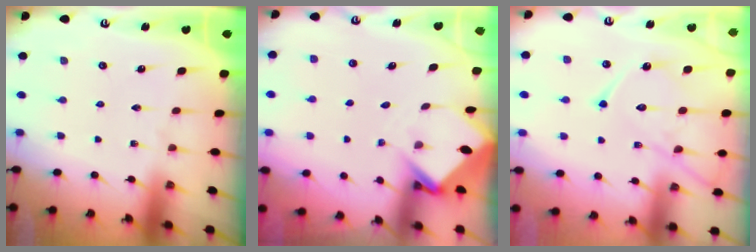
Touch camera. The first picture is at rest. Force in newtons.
{"total": 3.3, "press": 3.3, "slide": 0.3}
{"total": 14.1, "press": 14.0, "slide": 1.3}